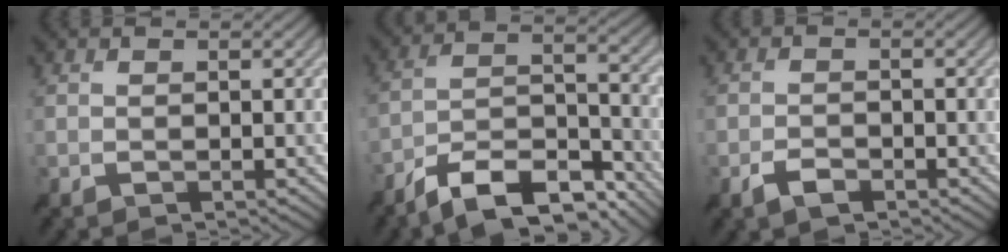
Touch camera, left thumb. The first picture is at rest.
{"total": 12.8, "force": [-10.4, 3.6, 6.5], "torque": [-0.126, 0.001, -0.190]}
{"total": 1.8, "force": [-1.4, 0.7, 1.0], "torque": [-0.026, -0.002, -0.028]}